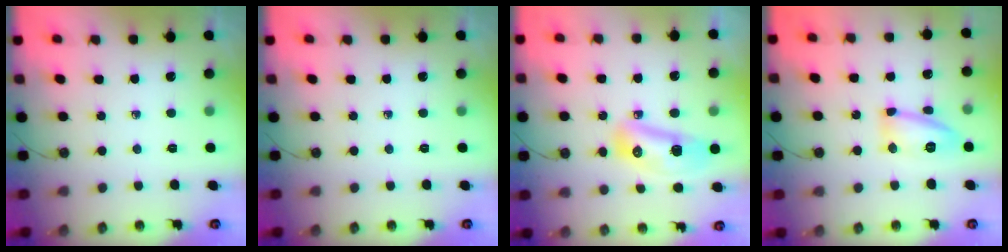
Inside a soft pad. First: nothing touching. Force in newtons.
{"total": 0.0}
{"total": 11.4, "press": 11.3, "slide": 1.4}
{"total": 12.4, "press": 12.4, "slide": 0.9}